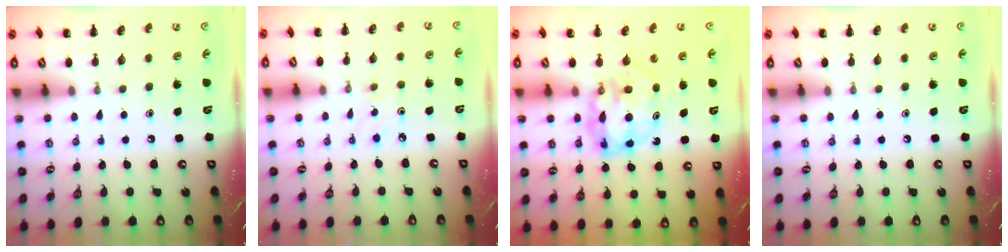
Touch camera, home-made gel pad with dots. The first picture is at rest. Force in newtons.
{"total": 2.1, "press": 2.0, "slide": 0.7}
{"total": 8.2, "press": 8.0, "slide": 1.6}
{"total": 0.0}